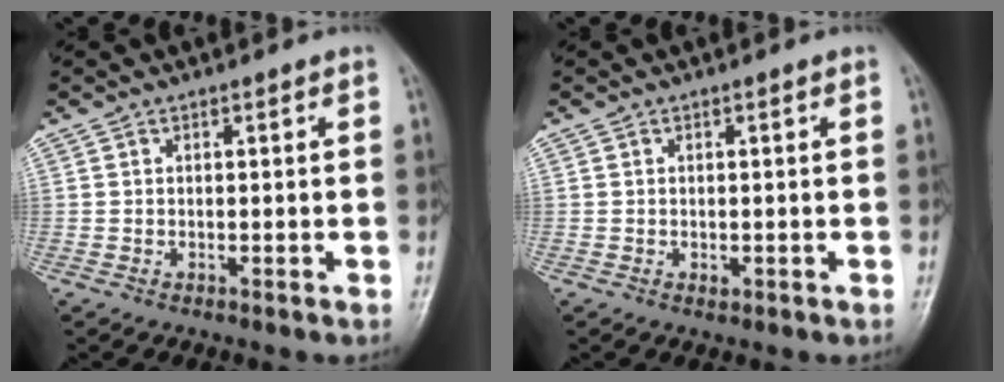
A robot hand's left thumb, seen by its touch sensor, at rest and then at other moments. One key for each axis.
{"total": 0.7, "fx": -0.2, "fy": 0.5, "fz": 0.4, "tx": -0.001, "ty": 0.002, "tz": -0.002}